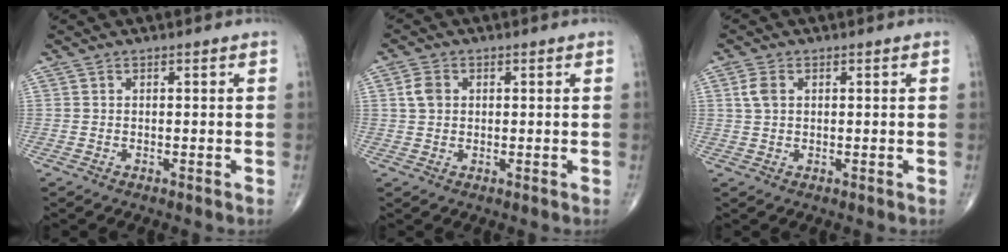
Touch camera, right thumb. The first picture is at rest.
{"total": 3.3, "force": [0.7, 2.5, 1.9], "torque": [-0.035, 0.004, 0.012]}
{"total": 2.9, "force": [0.8, 1.9, 2.1], "torque": [-0.046, 0.005, 0.017]}